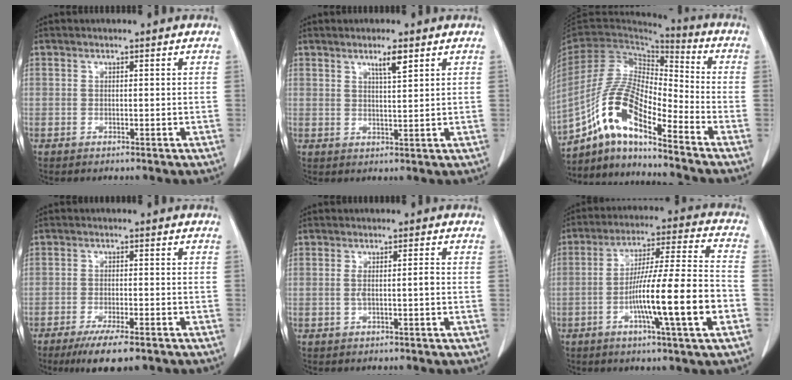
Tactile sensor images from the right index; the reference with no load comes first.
{"total": 3.2, "force": [2.0, 0.2, 2.5], "torque": [-0.046, -0.003, 0.035]}
{"total": 13.5, "force": [-8.4, 3.0, 10.1], "torque": [-0.215, 0.011, -0.157]}
{"total": 7.5, "force": [-5.3, 1.2, 5.1], "torque": [-0.079, -0.015, -0.080]}
{"total": 2.2, "force": [-0.3, 0.1, 2.2], "torque": [-0.041, 0.003, -0.005]}
{"total": 15.9, "force": [-4.9, 0.0, 15.2], "torque": [-0.257, 0.000, -0.082]}